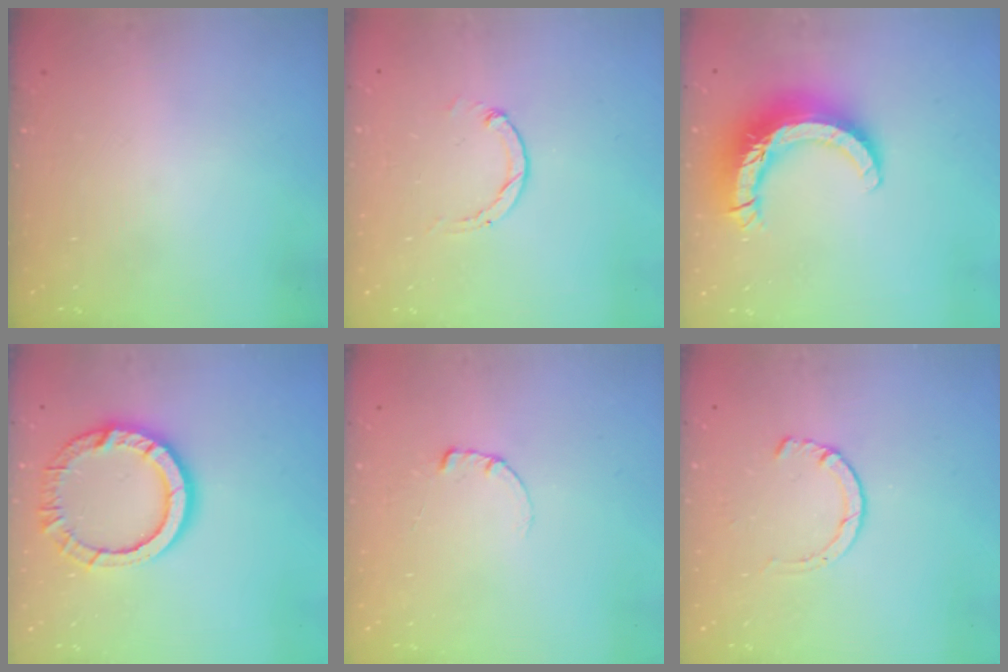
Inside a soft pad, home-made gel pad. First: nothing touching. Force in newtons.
{"total": 1.2, "press": 1.2, "slide": 0.3}
{"total": 13.9, "press": 13.8, "slide": 1.4}
{"total": 12.7, "press": 12.6, "slide": 0.9}
{"total": 0.6, "press": 0.5, "slide": 0.2}
{"total": 1.2, "press": 1.2, "slide": 0.3}